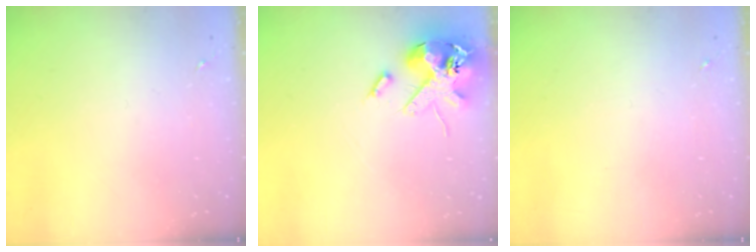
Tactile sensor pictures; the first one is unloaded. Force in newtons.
{"total": 15.7, "press": 15.5, "slide": 2.7}
{"total": 0.0}